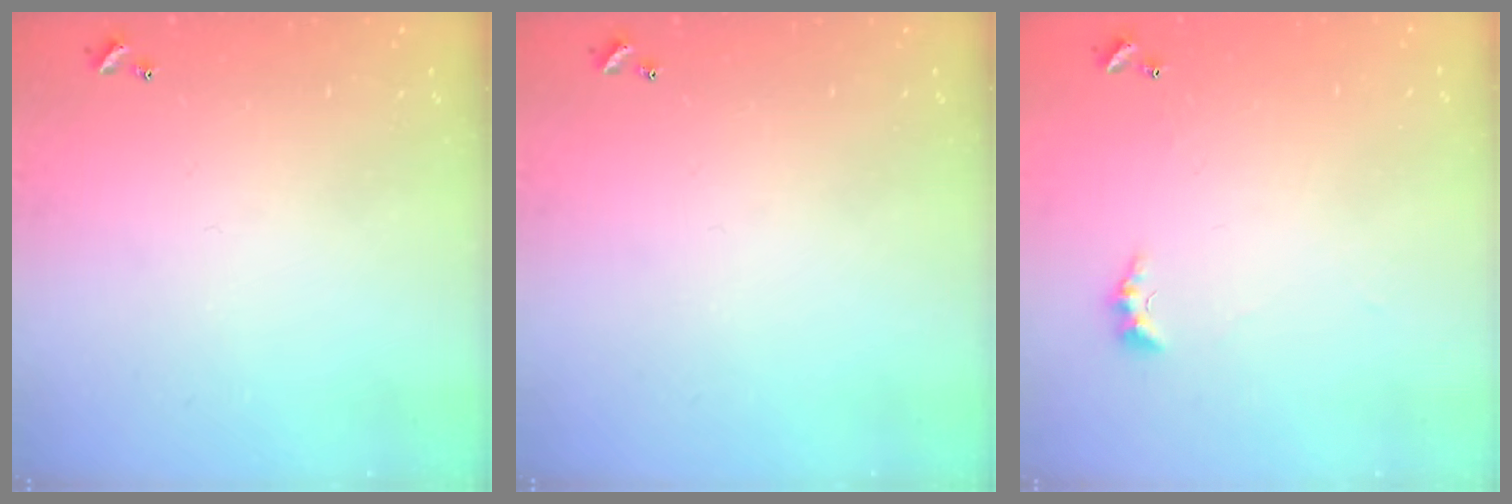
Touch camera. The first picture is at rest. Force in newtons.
{"total": 0.0}
{"total": 3.1, "press": 3.1, "slide": 0.7}